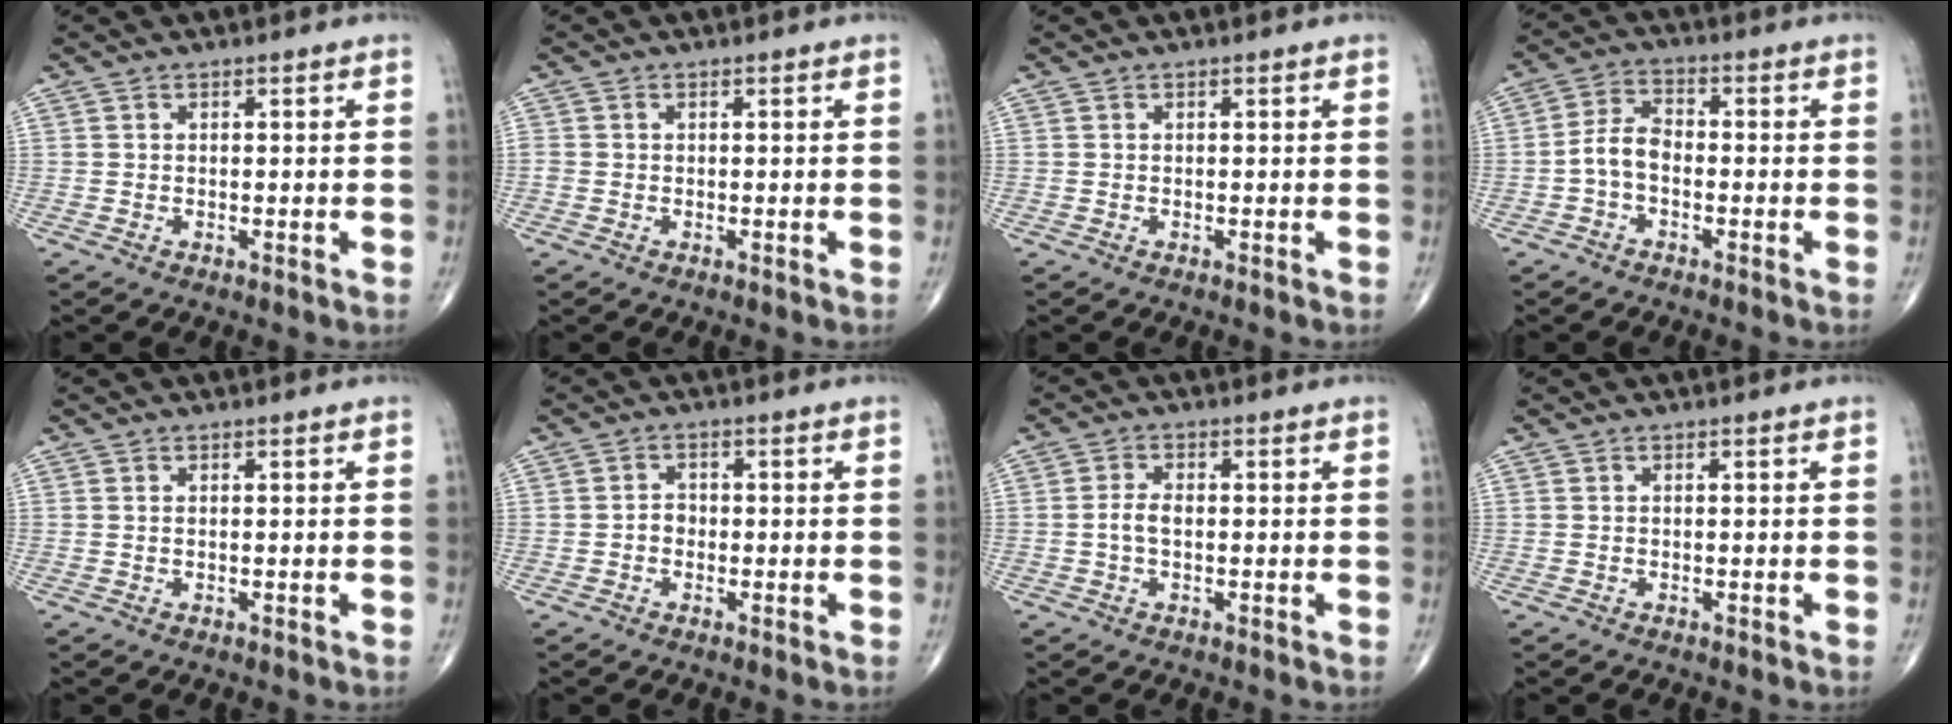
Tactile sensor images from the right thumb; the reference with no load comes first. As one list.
[{"total": 0.9, "force": [-0.2, 0.8, 0.5], "torque": [-0.012, 0.000, -0.007]}, {"total": 0.0}, {"total": 5.2, "force": [-1.5, 3.1, 3.9], "torque": [-0.070, 0.023, -0.038]}, {"total": 0.0}, {"total": 1.9, "force": [-0.6, 1.6, 0.9], "torque": [-0.005, 0.007, -0.013]}, {"total": 2.7, "force": [-0.3, 1.5, 2.3], "torque": [-0.049, 0.008, -0.009]}, {"total": 0.0}]